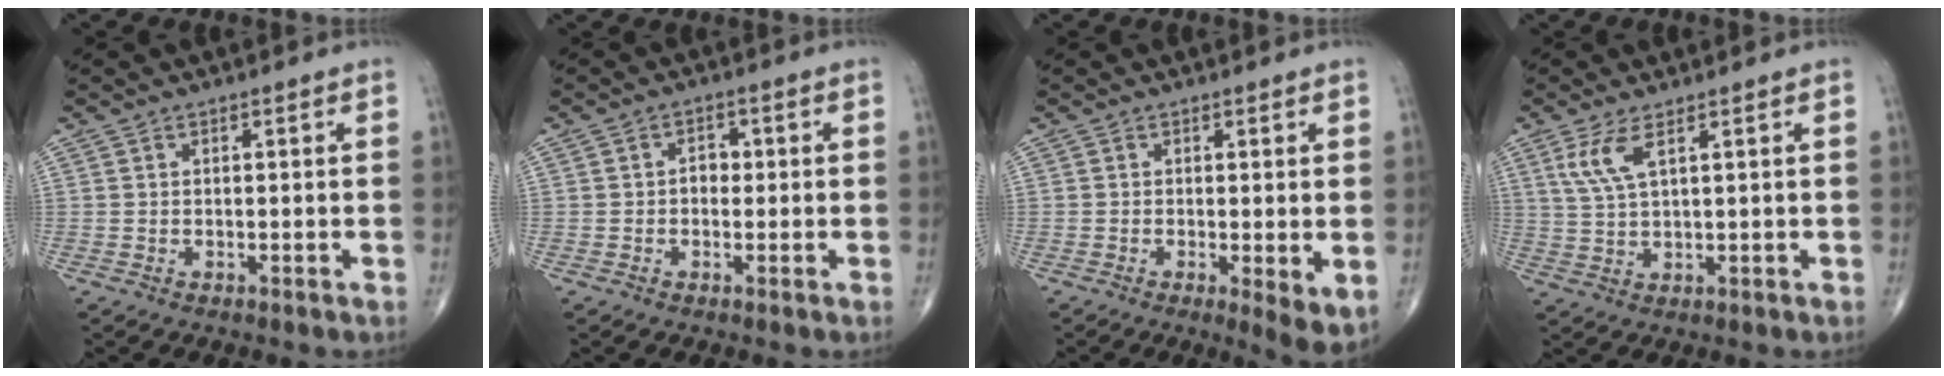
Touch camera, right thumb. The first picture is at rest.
{"total": 2.3, "force": [0.0, 1.7, 1.5], "torque": [-0.014, 0.005, -0.004]}
{"total": 4.9, "force": [-0.6, 1.2, 4.7], "torque": [-0.074, -0.017, -0.011]}
{"total": 5.0, "force": [2.4, 1.4, 4.2], "torque": [-0.102, -0.006, 0.059]}